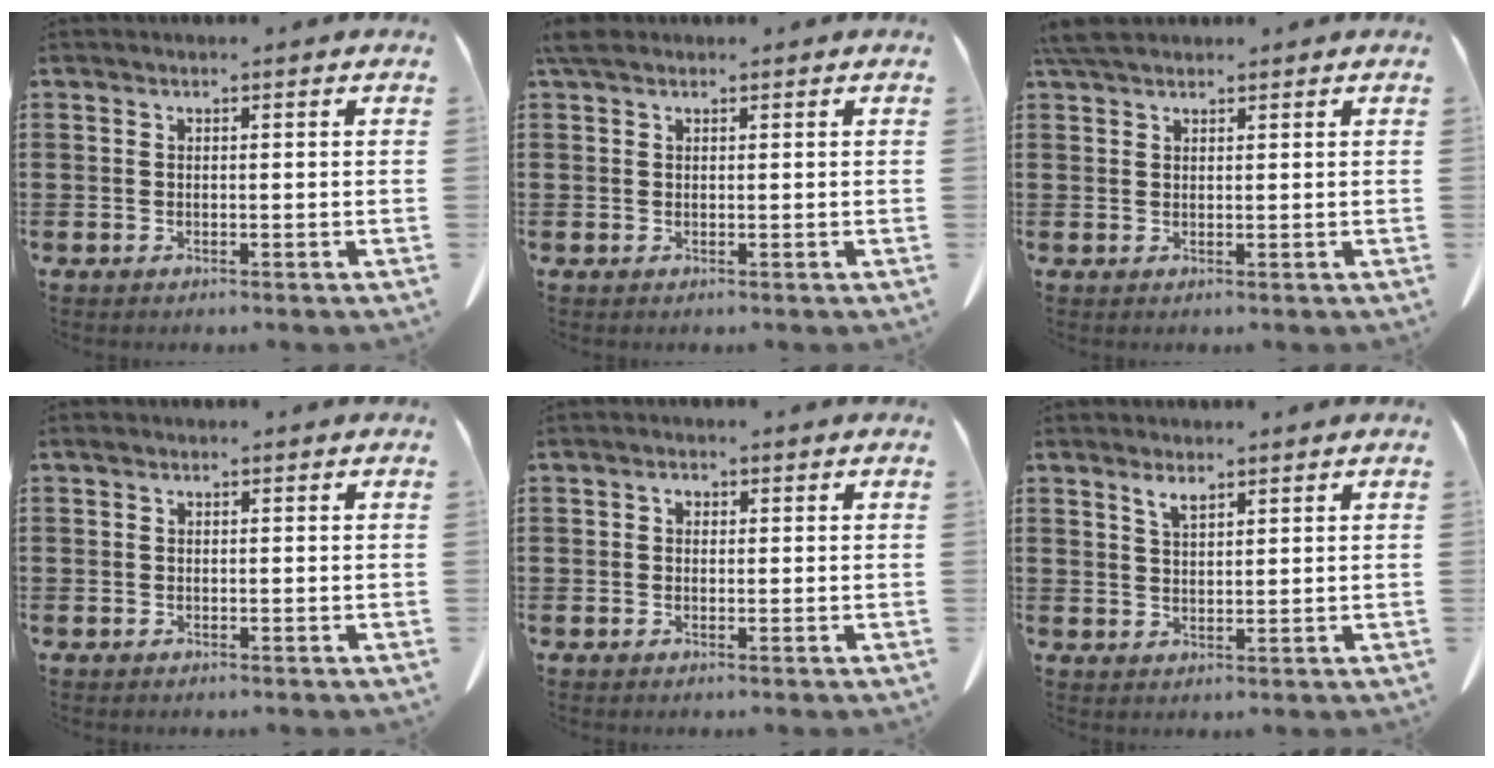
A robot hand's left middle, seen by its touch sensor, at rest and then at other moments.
{"total": 2.0, "force": [1.3, 1.1, 1.0], "torque": [-0.026, 0.007, 0.026]}
{"total": 3.3, "force": [2.7, 1.0, 1.7], "torque": [-0.042, 0.002, 0.052]}
{"total": 0.6, "force": [0.1, 0.5, 0.2], "torque": [-0.005, 0.004, 0.002]}
{"total": 1.1, "force": [0.2, 0.8, 0.7], "torque": [-0.017, 0.006, 0.003]}
{"total": 2.5, "force": [2.0, 0.6, 1.5], "torque": [-0.033, 0.001, 0.036]}